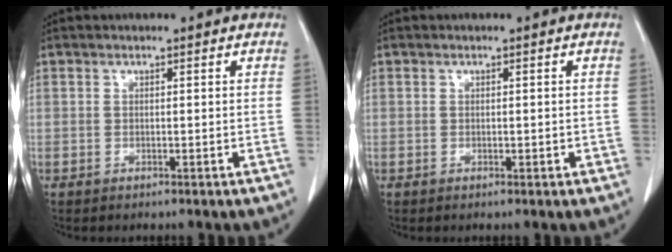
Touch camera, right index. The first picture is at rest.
{"total": 0.9, "force": [-0.1, 0.6, 0.7], "torque": [-0.010, 0.006, 0.002]}